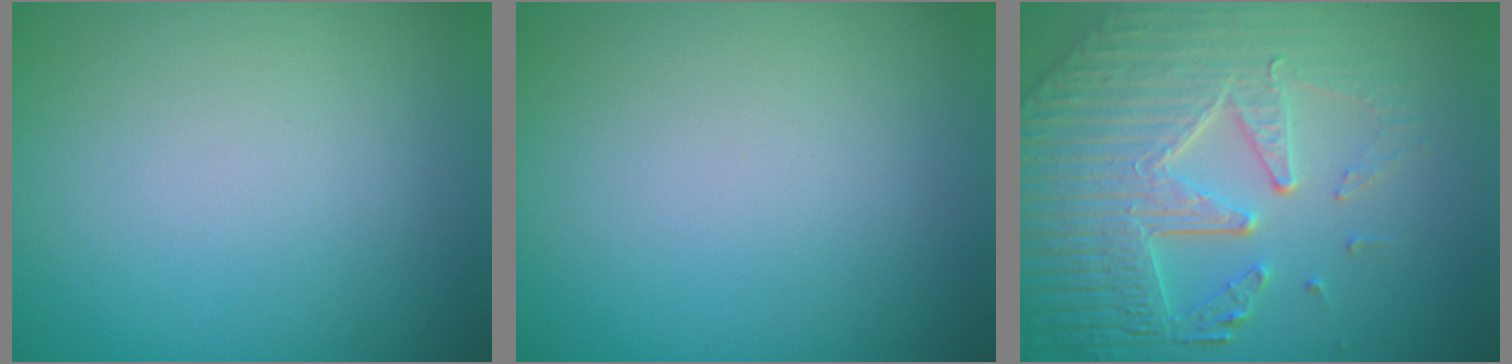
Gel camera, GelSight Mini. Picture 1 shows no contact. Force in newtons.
{"total": 0.0}
{"total": 8.8, "press": 6.1, "slide": 6.4}